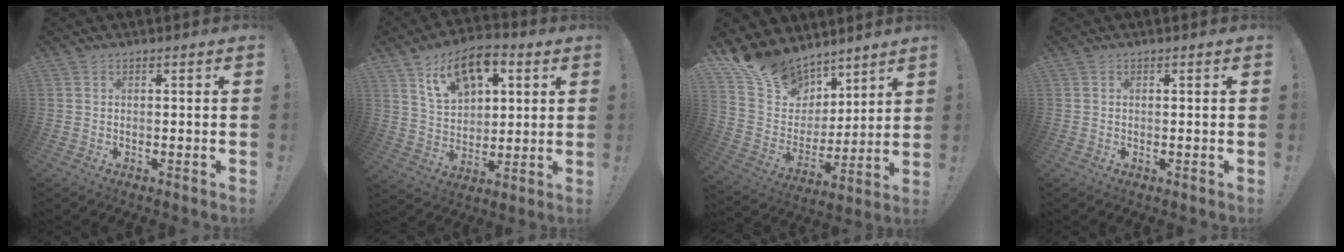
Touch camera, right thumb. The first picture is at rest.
{"total": 14.0, "force": [8.1, 8.4, 7.8], "torque": [-0.119, -0.034, 0.149]}
{"total": 16.1, "force": [12.1, 9.9, 3.9], "torque": [-0.091, -0.081, 0.238]}
{"total": 0.0}